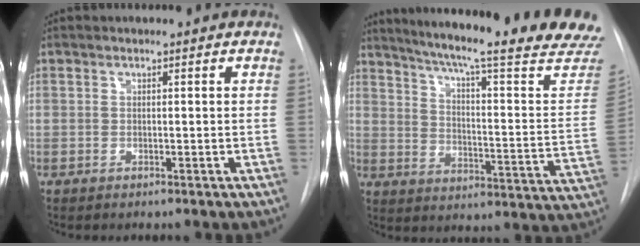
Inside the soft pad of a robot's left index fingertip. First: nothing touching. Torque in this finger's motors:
{"motor_torque": [0.08, -0.38, 0.00, 0.00]}